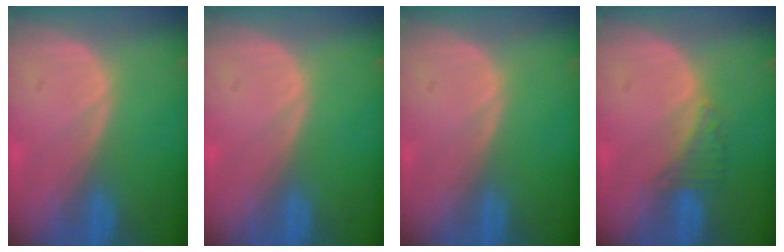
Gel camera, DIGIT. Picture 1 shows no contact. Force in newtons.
{"total": 0.0}
{"total": 0.0}
{"total": 2.7, "press": 2.6, "slide": 0.7}